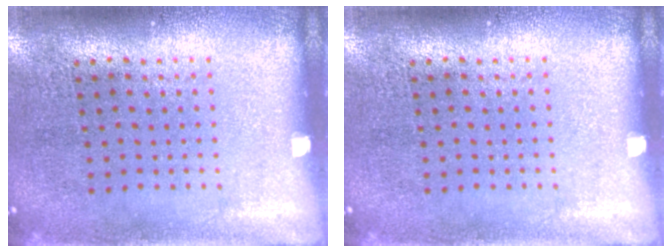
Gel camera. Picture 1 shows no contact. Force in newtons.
{"total": 0.0}